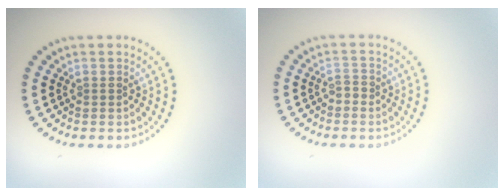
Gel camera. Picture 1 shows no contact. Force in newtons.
{"total": 0.9, "press": 0.8, "slide": 0.4}